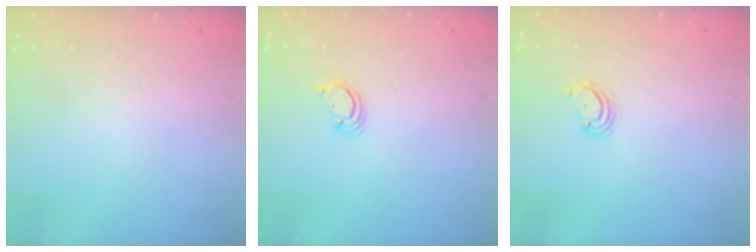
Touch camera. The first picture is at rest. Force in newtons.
{"total": 2.8, "press": 2.8, "slide": 0.2}
{"total": 2.9, "press": 2.8, "slide": 0.4}